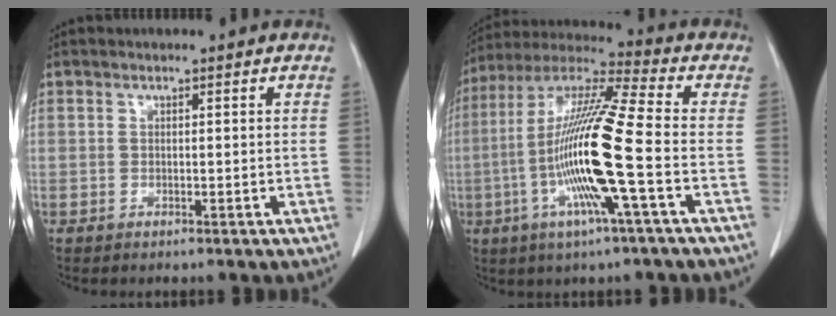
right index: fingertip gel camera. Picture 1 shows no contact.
{"total": 17.0, "force": [-3.9, -0.4, 16.6], "torque": [-0.332, -0.007, -0.087]}